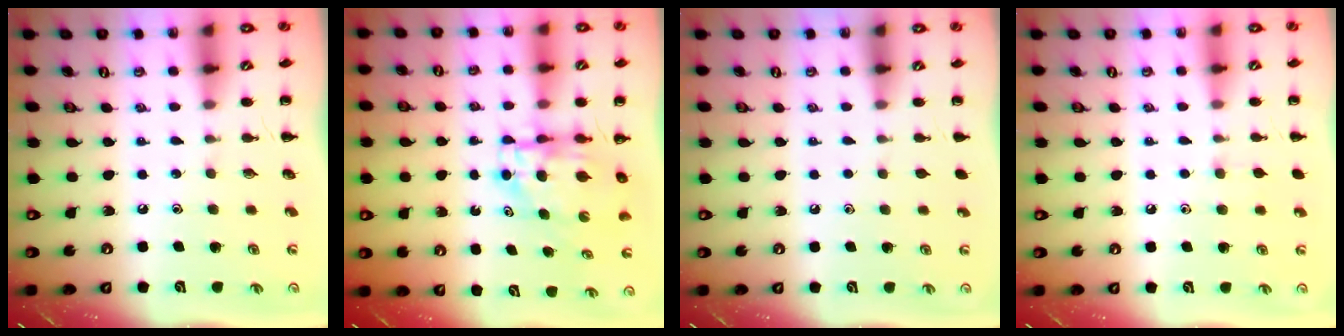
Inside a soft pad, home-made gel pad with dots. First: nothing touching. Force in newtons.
{"total": 5.7, "press": 5.6, "slide": 1.0}
{"total": 0.6, "press": 0.6, "slide": 0.1}
{"total": 4.4, "press": 4.2, "slide": 1.1}